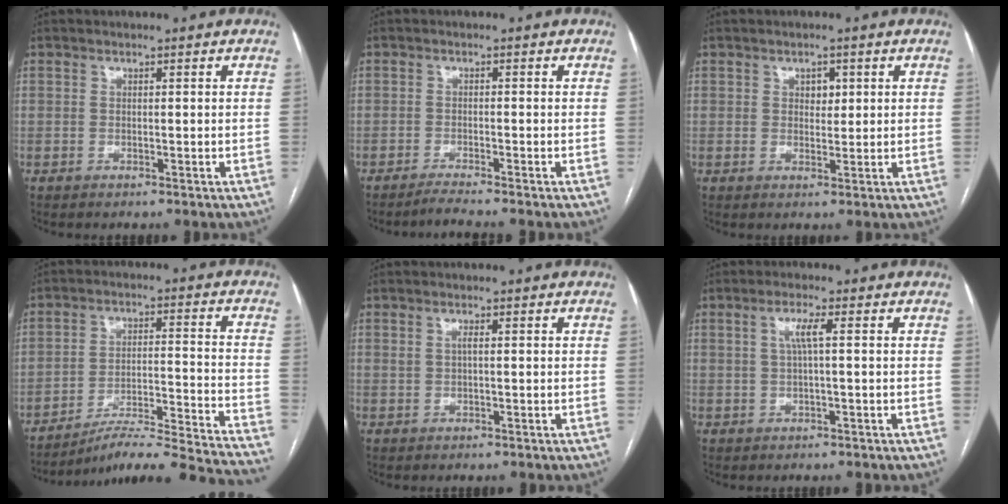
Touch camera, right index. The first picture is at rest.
{"total": 2.9, "force": [-2.6, -1.1, 0.8], "torque": [-0.016, -0.009, -0.046]}
{"total": 2.1, "force": [0.7, 1.5, 1.3], "torque": [-0.014, 0.001, 0.010]}
{"total": 22.8, "force": [-21.3, -1.7, 7.9], "torque": [-0.065, -0.015, -0.296]}
{"total": 1.0, "force": [0.2, 0.2, 0.9], "torque": [-0.020, 0.007, 0.006]}
{"total": 2.9, "force": [0.5, 0.0, 2.9], "torque": [-0.058, 0.006, 0.011]}